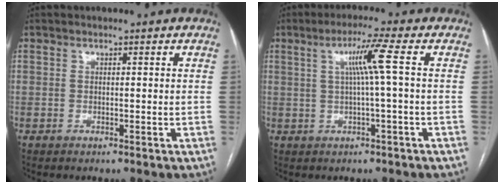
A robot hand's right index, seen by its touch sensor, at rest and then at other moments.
{"total": 5.5, "force": [1.0, -1.3, 5.3], "torque": [-0.097, 0.007, 0.021]}